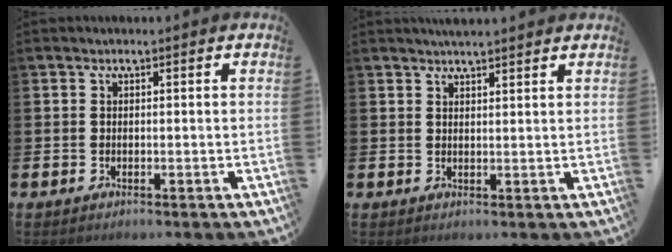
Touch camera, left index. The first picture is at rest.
{"total": 2.6, "force": [2.5, 0.2, 0.5], "torque": [-0.010, -0.008, 0.045]}